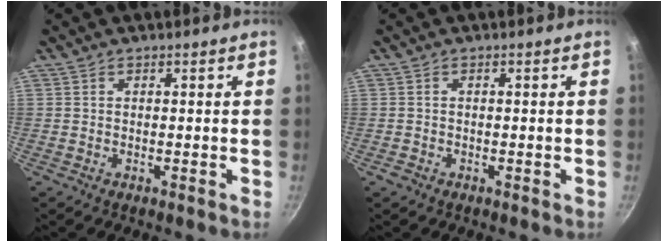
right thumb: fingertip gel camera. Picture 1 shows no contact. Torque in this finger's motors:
{"motor_torque": [-0.16, 0.01, -0.28, 0.11, 0.01]}